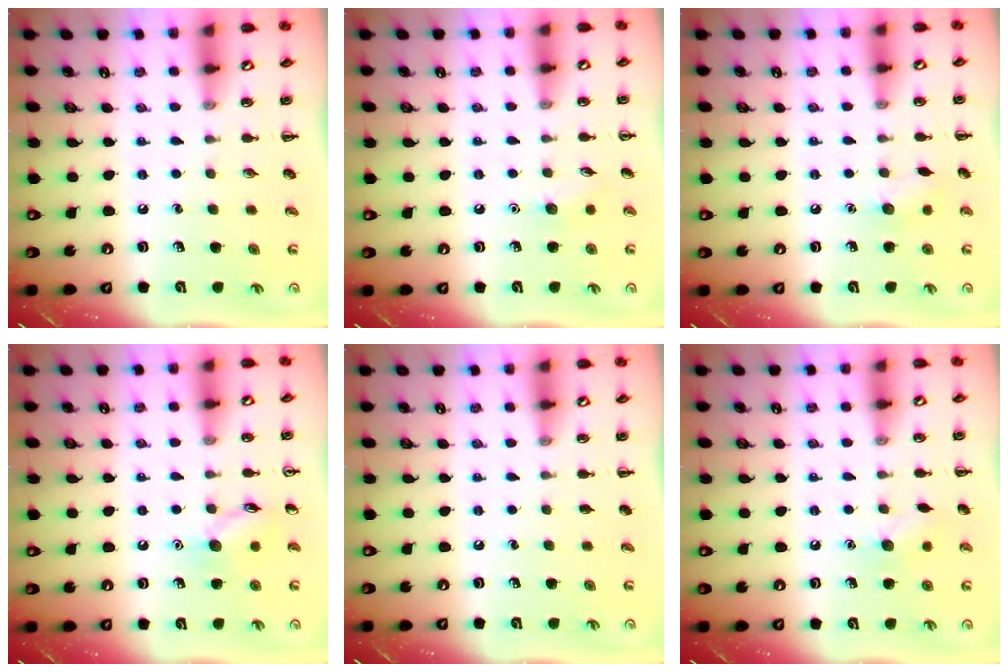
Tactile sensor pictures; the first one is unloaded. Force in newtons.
{"total": 5.4, "press": 5.2, "slide": 1.5}
{"total": 6.9, "press": 6.8, "slide": 1.3}
{"total": 8.1, "press": 8.1, "slide": 0.7}
{"total": 0.0}
{"total": 7.5, "press": 7.3, "slide": 1.7}